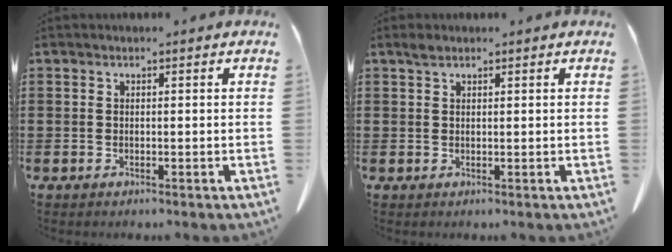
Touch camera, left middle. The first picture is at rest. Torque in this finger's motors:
{"motor_torque": [0.62, 0.73, -0.06, 0.00]}